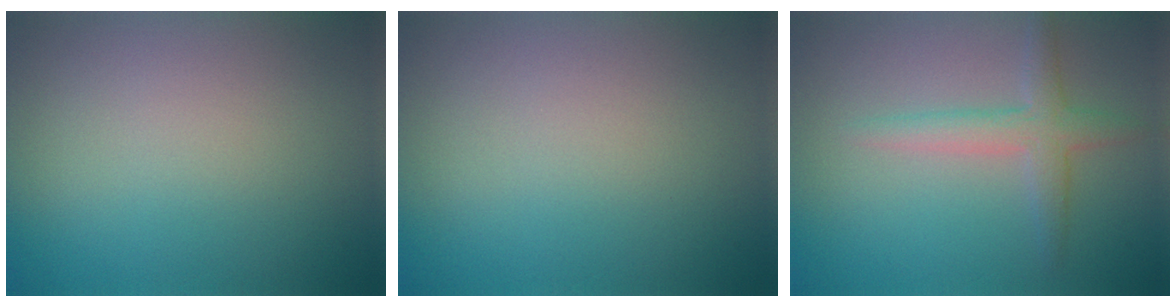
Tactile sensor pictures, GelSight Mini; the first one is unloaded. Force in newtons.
{"total": 0.0}
{"total": 2.7, "press": 2.7, "slide": 0.0}